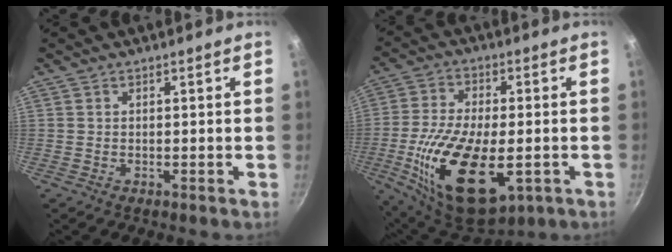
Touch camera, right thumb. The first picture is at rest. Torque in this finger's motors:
{"motor_torque": [0.06, 1.53, 1.76, -0.38, 0.63]}